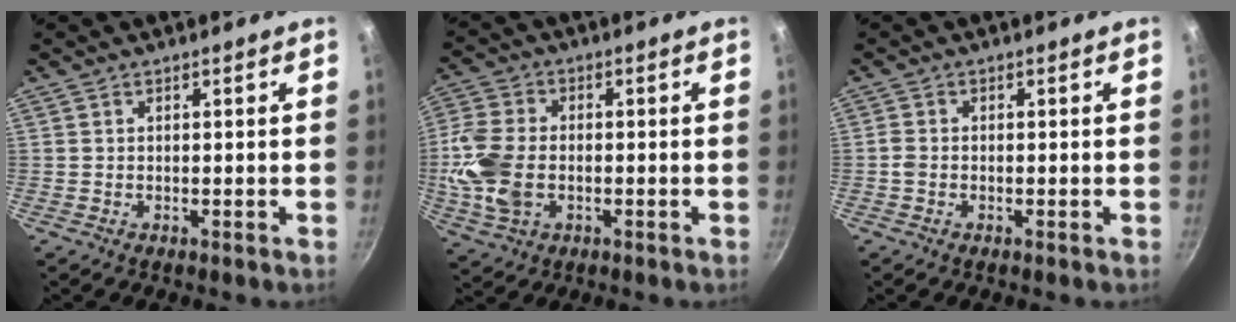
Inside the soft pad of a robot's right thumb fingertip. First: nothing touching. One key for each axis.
{"total": 11.2, "fx": -1.5, "fy": 7.6, "fz": 8.1, "tx": -0.166, "ty": 0.008, "tz": -0.036}
{"total": 1.3, "fx": -0.5, "fy": 1.0, "fz": 0.7, "tx": -0.016, "ty": 0.004, "tz": -0.011}